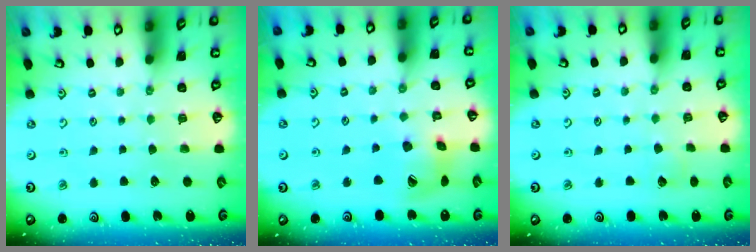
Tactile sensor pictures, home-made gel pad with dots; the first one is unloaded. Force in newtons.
{"total": 13.0, "press": 12.9, "slide": 2.0}
{"total": 2.0, "press": 2.0, "slide": 0.1}